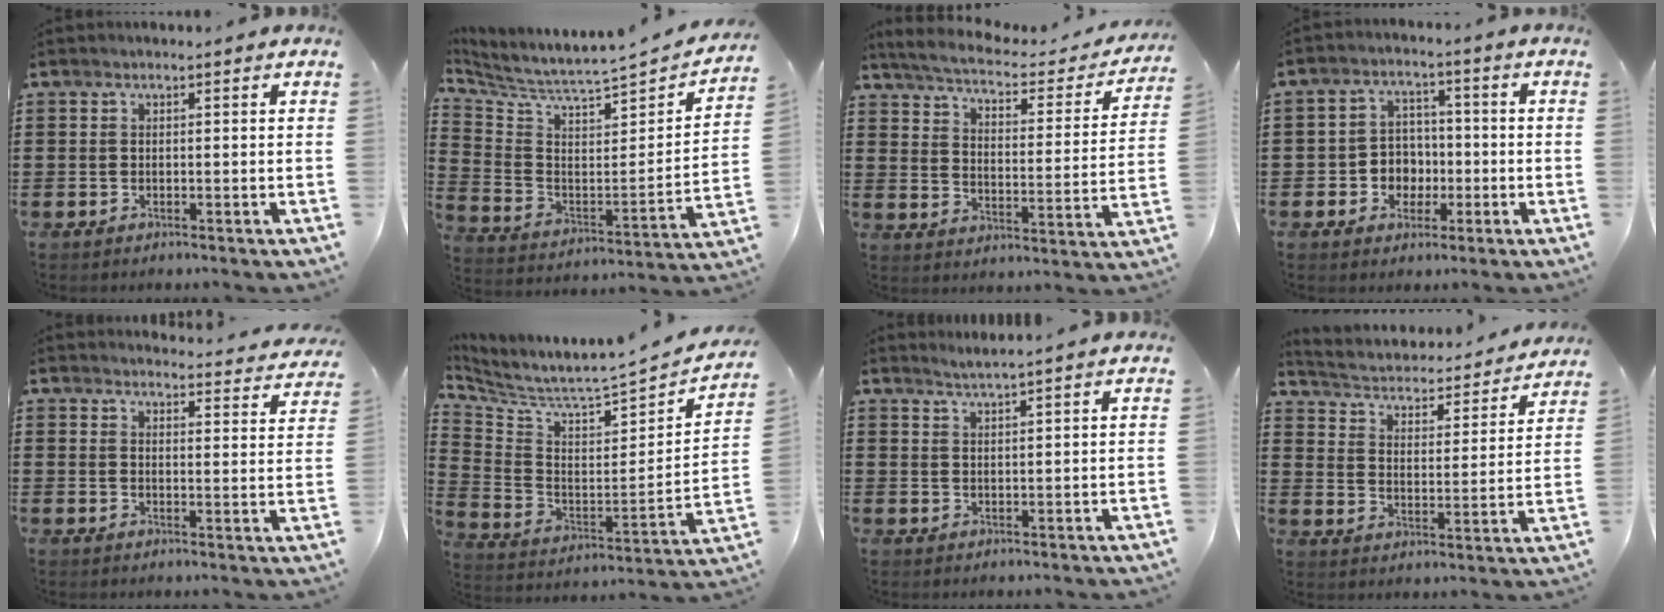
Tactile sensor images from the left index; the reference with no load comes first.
{"total": 4.1, "force": [3.8, 0.0, 1.4], "torque": [-0.053, -0.055, 0.057]}
{"total": 4.0, "force": [3.5, 0.3, 1.8], "torque": [-0.056, -0.026, 0.053]}
{"total": 4.9, "force": [-1.3, 4.5, 1.5], "torque": [-0.042, 0.013, -0.025]}
{"total": 3.2, "force": [3.2, 0.0, 0.3], "torque": [-0.011, -0.025, 0.055]}
{"total": 3.9, "force": [3.5, -0.3, 1.7], "torque": [-0.057, -0.055, 0.047]}
{"total": 2.1, "force": [2.0, -0.5, 0.2], "torque": [-0.007, -0.003, 0.038]}
{"total": 2.4, "force": [2.2, 0.5, 0.6], "torque": [-0.029, -0.027, 0.027]}